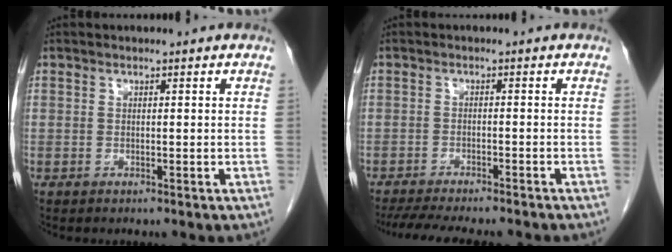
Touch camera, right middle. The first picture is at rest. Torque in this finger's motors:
{"motor_torque": [1.14, -1.00, 0.19, 0.06]}